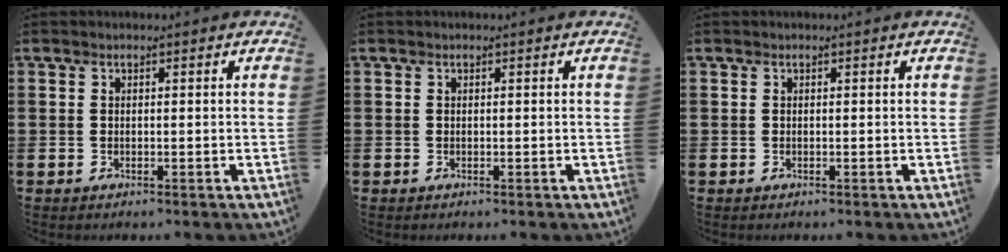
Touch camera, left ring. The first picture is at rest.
{"total": 0.0}
{"total": 0.0}